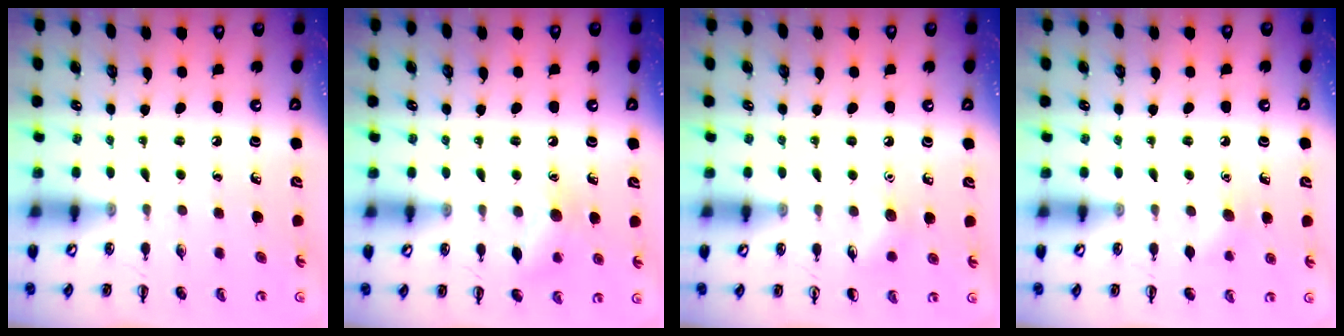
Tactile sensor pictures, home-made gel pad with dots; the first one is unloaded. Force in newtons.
{"total": 9.4, "press": 9.3, "slide": 1.5}
{"total": 5.1, "press": 4.9, "slide": 1.5}
{"total": 5.6, "press": 5.4, "slide": 1.4}